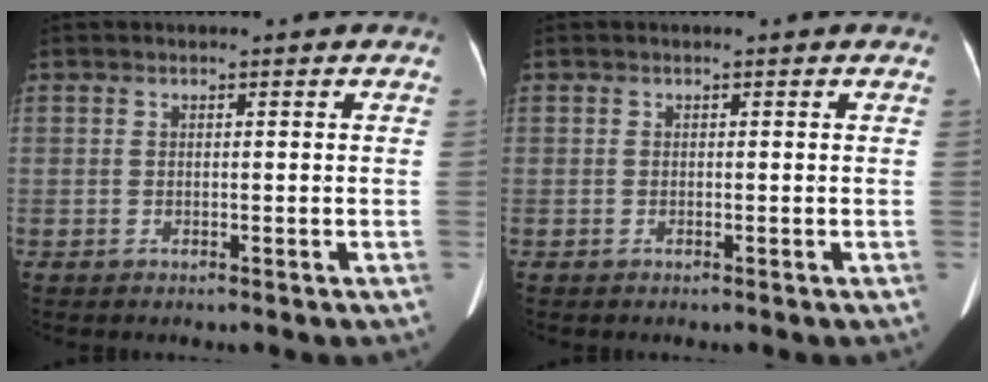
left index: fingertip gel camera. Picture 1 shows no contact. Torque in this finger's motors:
{"motor_torque": [0.01, -0.02, 0.01, 0.00]}